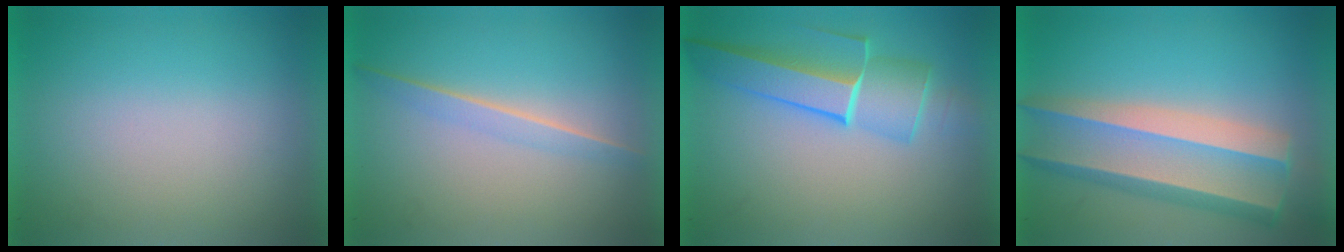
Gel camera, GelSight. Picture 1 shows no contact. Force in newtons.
{"total": 1.4}
{"total": 5.0}
{"total": 6.4}